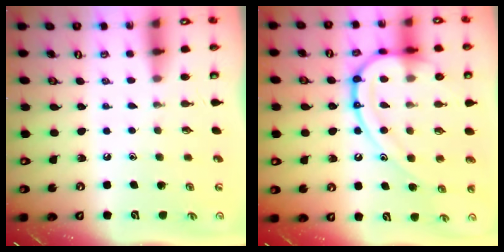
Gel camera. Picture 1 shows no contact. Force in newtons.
{"total": 18.5, "press": 18.5, "slide": 1.2}